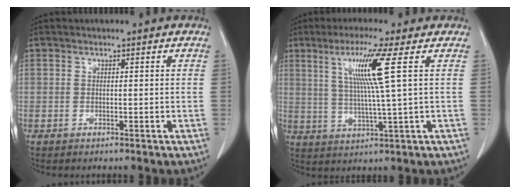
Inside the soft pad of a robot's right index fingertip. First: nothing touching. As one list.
[{"total": 8.9, "force": [3.0, -1.8, 8.2], "torque": [-0.153, 0.000, 0.061]}]